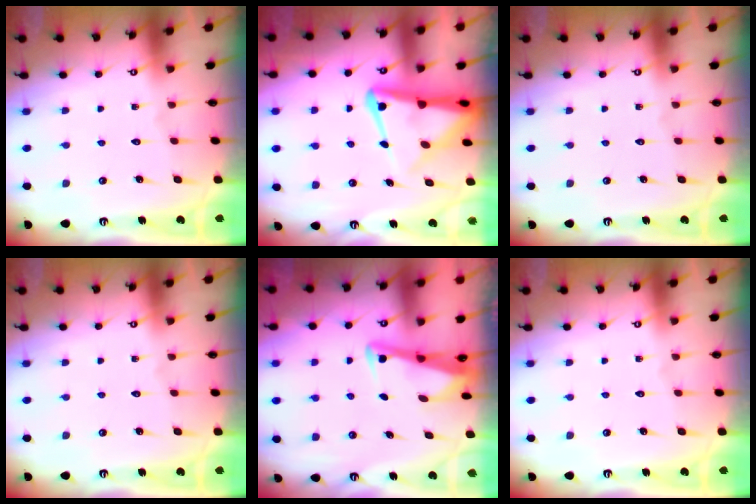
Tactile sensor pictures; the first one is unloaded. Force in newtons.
{"total": 9.6, "press": 9.5, "slide": 1.1}
{"total": 0.0}
{"total": 0.0}
{"total": 3.3, "press": 3.3, "slide": 0.3}
{"total": 0.0}